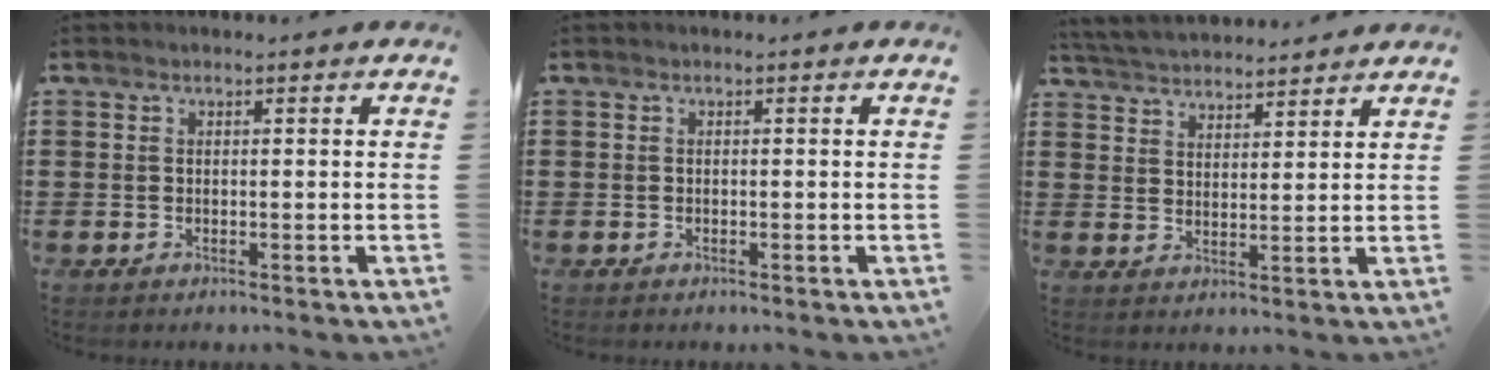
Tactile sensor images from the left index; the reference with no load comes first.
{"total": 0.0}
{"total": 4.0, "force": [3.9, 0.2, 0.1], "torque": [-0.018, -0.016, 0.071]}